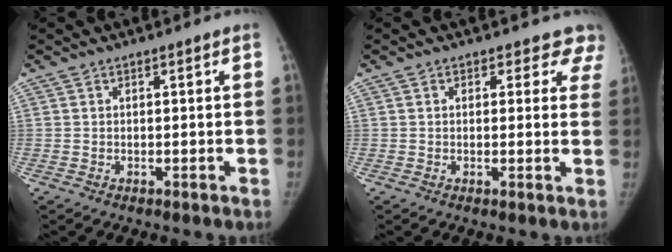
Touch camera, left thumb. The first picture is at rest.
{"total": 5.2, "force": [4.3, 3.0, 0.3], "torque": [0.052, -0.012, 0.023]}